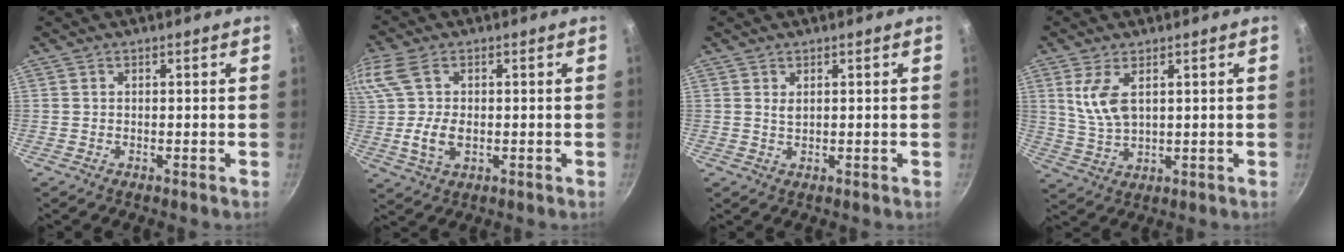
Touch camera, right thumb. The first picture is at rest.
{"total": 10.4, "force": [0.5, 6.4, 8.1], "torque": [-0.164, -0.001, 0.003]}
{"total": 1.3, "force": [0.5, 0.7, 1.0], "torque": [-0.016, -0.004, 0.010]}
{"total": 7.1, "force": [2.5, 3.5, 5.7], "torque": [-0.110, -0.020, 0.056]}